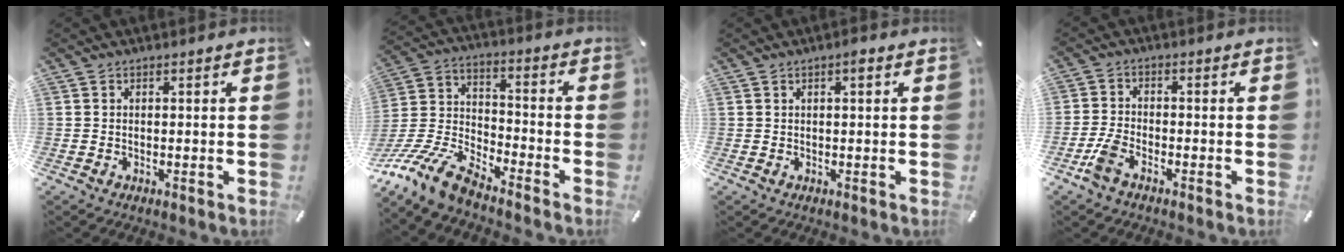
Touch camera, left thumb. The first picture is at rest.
{"total": 14.0, "force": [-11.7, 4.2, 6.5], "torque": [-0.136, 0.046, -0.224]}
{"total": 1.8, "force": [0.6, 0.6, 1.6], "torque": [-0.033, 0.006, 0.008]}
{"total": 4.8, "force": [-2.9, 2.8, 2.5], "torque": [-0.065, 0.010, -0.059]}